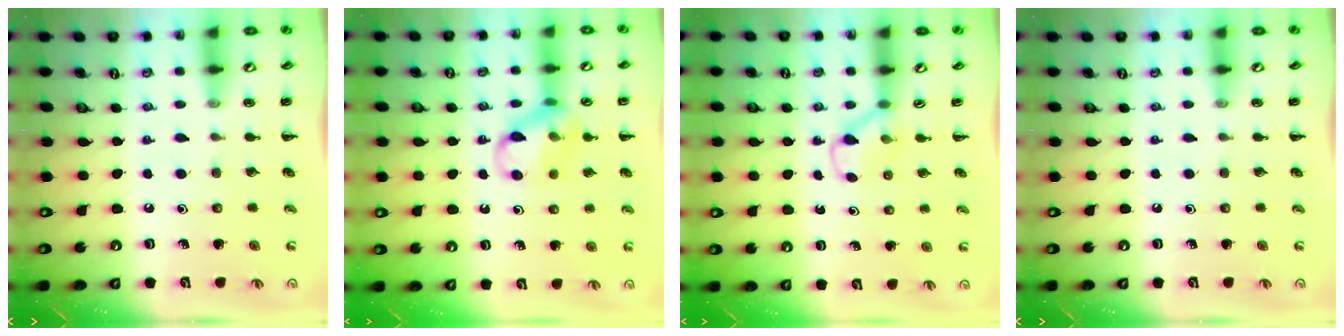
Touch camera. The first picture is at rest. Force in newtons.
{"total": 13.1, "press": 13.0, "slide": 1.7}
{"total": 3.0, "press": 2.8, "slide": 0.9}
{"total": 0.0}